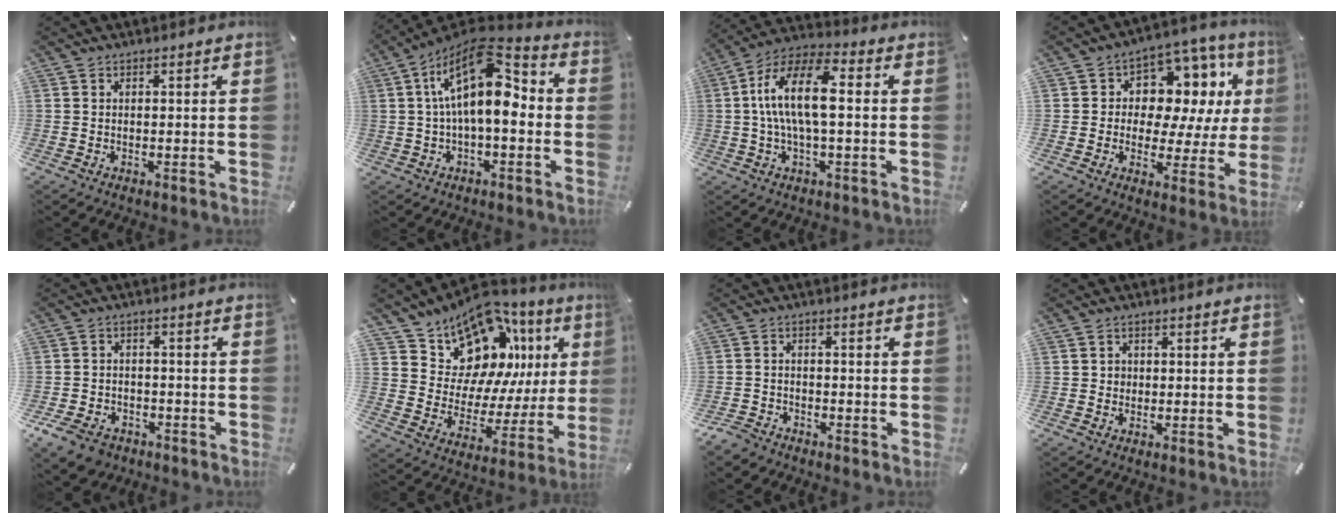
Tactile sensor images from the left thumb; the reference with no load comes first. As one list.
[{"total": 17.0, "force": [2.8, 8.3, 14.5], "torque": [-0.253, -0.014, 0.044]}, {"total": 13.1, "force": [0.6, 5.7, 11.9], "torque": [-0.247, 0.002, 0.008]}, {"total": 11.1, "force": [4.3, 8.6, 5.6], "torque": [-0.069, -0.041, 0.083]}, {"total": 6.6, "force": [-4.2, 4.5, 2.3], "torque": [-0.056, 0.021, -0.079]}, {"total": 15.0, "force": [11.3, 8.7, 4.6], "torque": [-0.075, -0.111, 0.203]}, {"total": 3.5, "force": [-3.0, 1.8, 0.5], "torque": [-0.027, 0.014, -0.065]}, {"total": 1.7, "force": [-0.1, 1.7, 0.4], "torque": [-0.009, 0.007, -0.006]}]